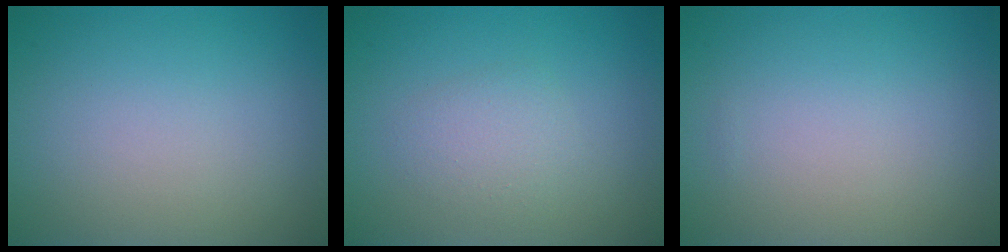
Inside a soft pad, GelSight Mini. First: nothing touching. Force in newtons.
{"total": 1.9, "press": 1.9, "slide": 0.0}
{"total": 0.0}